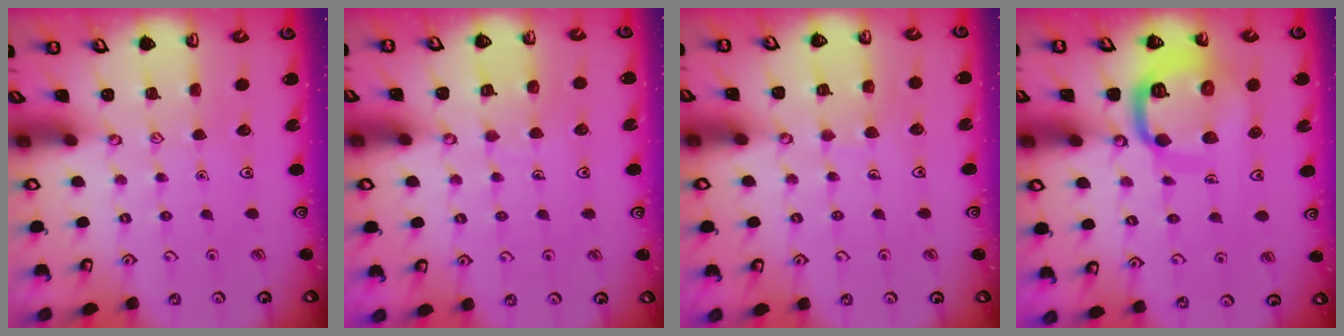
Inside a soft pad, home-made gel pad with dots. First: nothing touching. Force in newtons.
{"total": 5.2, "press": 5.2, "slide": 0.4}
{"total": 4.6, "press": 4.6, "slide": 0.3}
{"total": 14.3, "press": 14.1, "slide": 1.8}